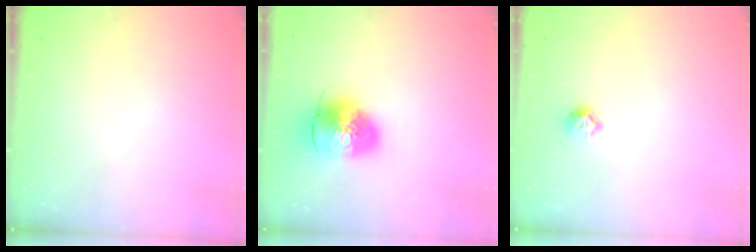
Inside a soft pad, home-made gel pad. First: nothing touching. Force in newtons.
{"total": 10.5, "press": 10.4, "slide": 1.8}
{"total": 5.9, "press": 5.9, "slide": 0.8}